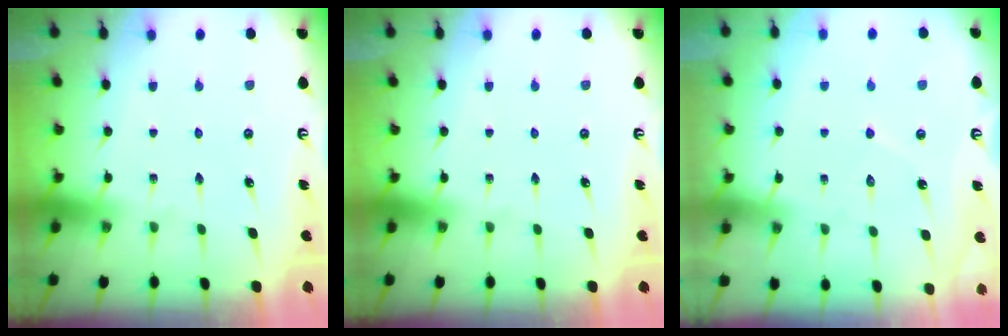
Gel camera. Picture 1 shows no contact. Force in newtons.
{"total": 0.0}
{"total": 4.4, "press": 4.4, "slide": 0.3}